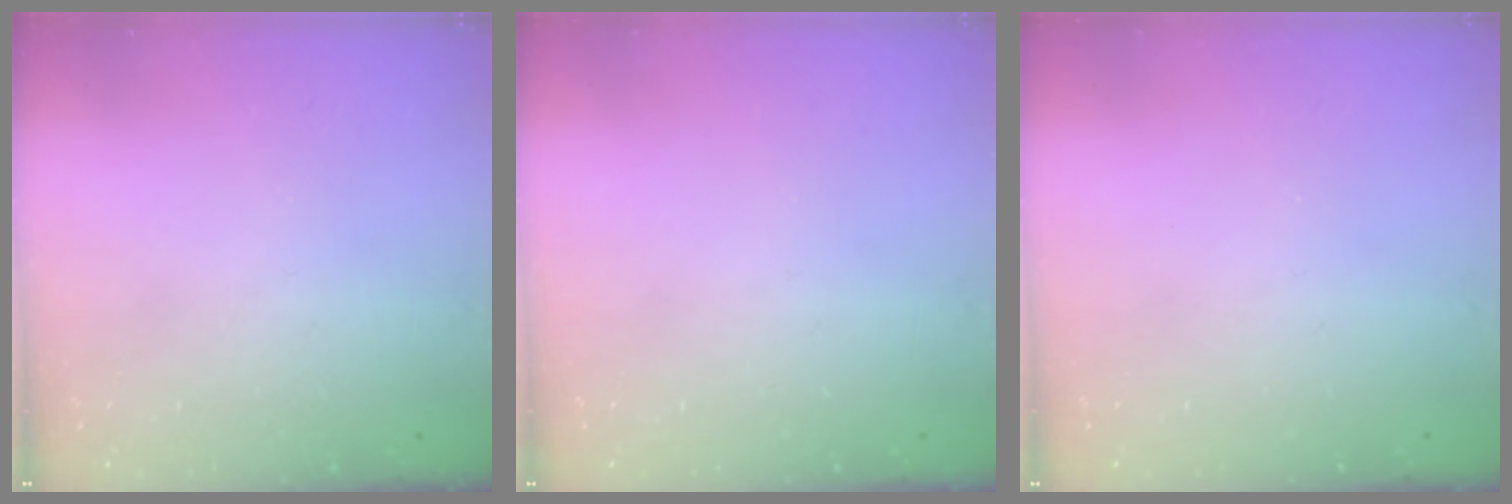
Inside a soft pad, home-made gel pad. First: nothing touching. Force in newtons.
{"total": 0.0}
{"total": 0.0}